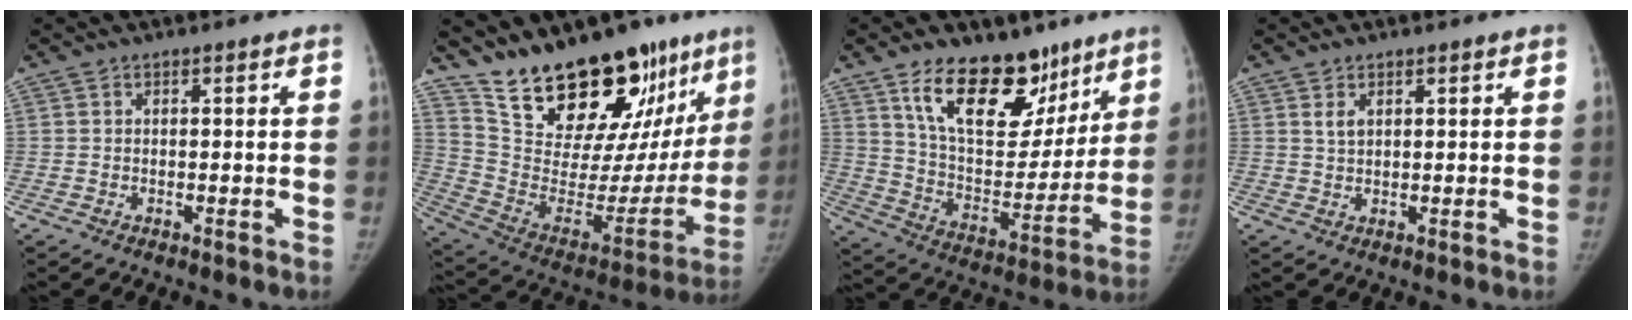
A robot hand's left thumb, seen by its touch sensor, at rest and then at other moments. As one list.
[{"total": 29.6, "force": [21.5, 12.4, 16.2], "torque": [-0.215, -0.104, 0.336]}, {"total": 21.0, "force": [13.3, 11.2, 11.8], "torque": [-0.129, -0.073, 0.226]}, {"total": 2.0, "force": [1.1, 1.0, 1.3], "torque": [-0.021, -0.004, 0.027]}]